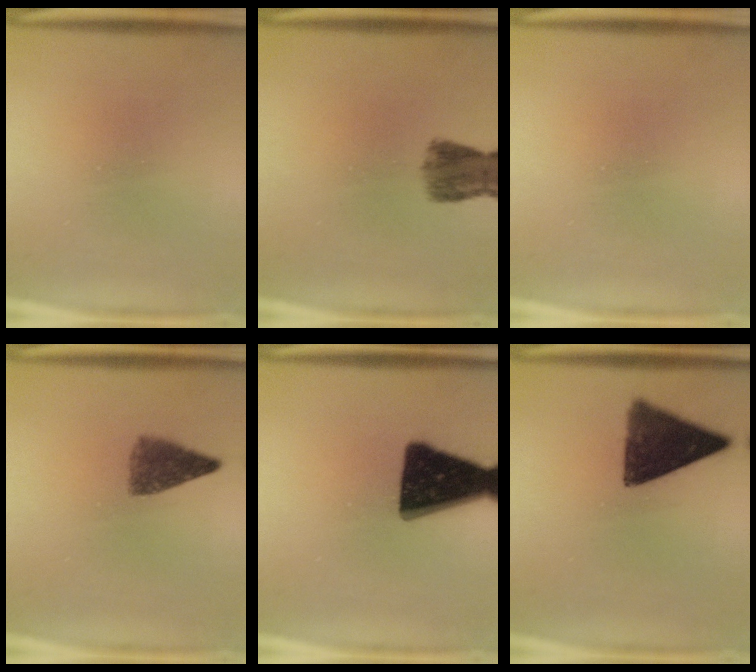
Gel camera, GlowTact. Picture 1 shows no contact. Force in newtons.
{"total": 5.3}
{"total": 0.0}
{"total": 4.9}
{"total": 18.0}
{"total": 12.5}